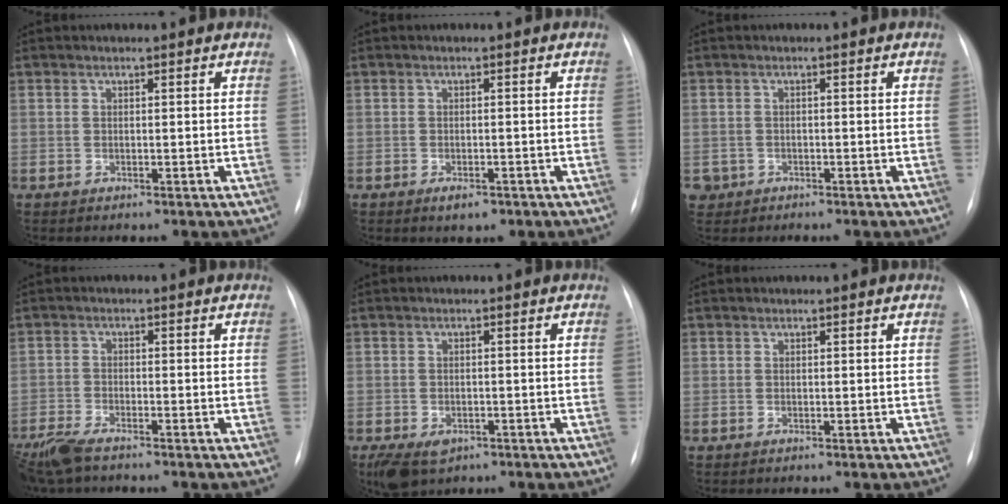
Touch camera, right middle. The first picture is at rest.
{"total": 2.3, "force": [-1.4, 1.1, 1.5], "torque": [-0.022, 0.000, -0.014]}
{"total": 2.0, "force": [-0.8, 1.8, 0.0], "torque": [0.003, 0.008, -0.010]}
{"total": 6.2, "force": [-5.0, 1.4, 3.4], "torque": [-0.074, -0.018, -0.097]}
{"total": 7.1, "force": [-3.7, 5.0, 3.5], "torque": [-0.076, -0.005, -0.050]}
{"total": 0.6, "force": [0.2, 0.6, -0.1], "torque": [0.009, 0.003, 0.001]}